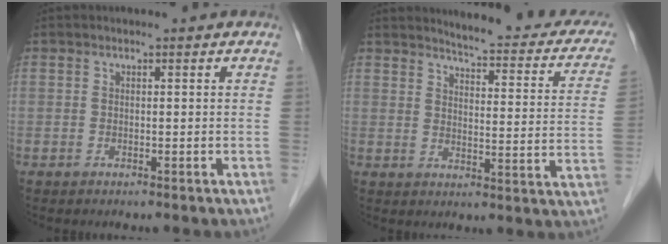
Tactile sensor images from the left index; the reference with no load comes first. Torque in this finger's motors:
{"motor_torque": [-0.04, -0.13, 0.13, 0.03]}